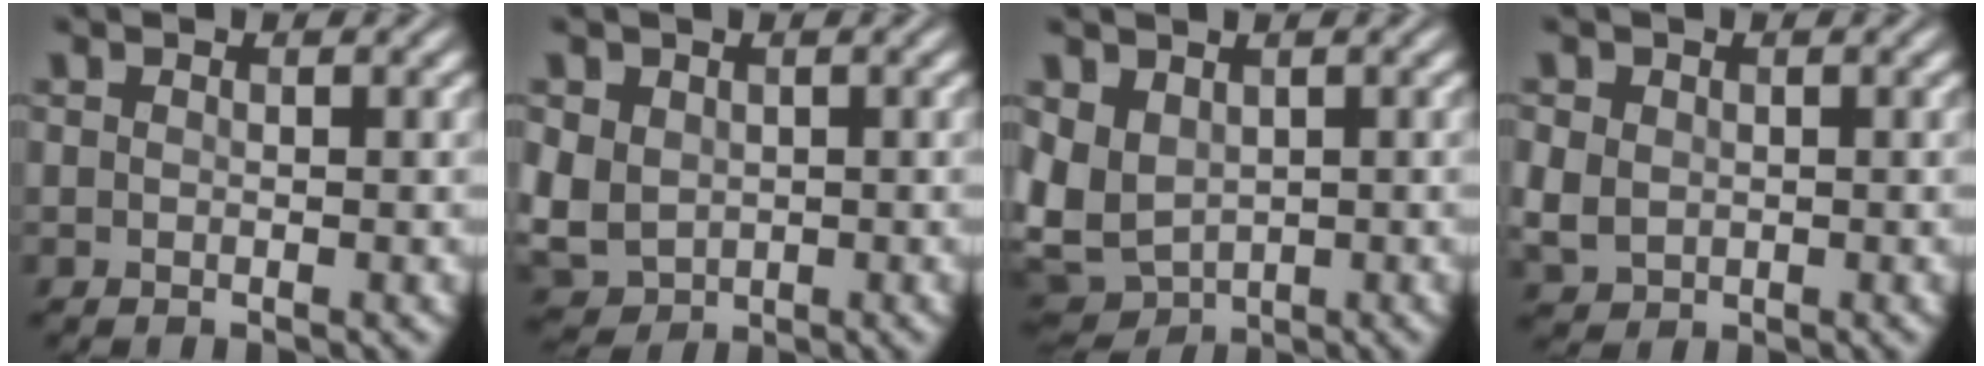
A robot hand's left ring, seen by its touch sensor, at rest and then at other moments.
{"total": 4.7, "force": [0.3, 4.0, 2.4], "torque": [-0.073, -0.001, 0.013]}
{"total": 4.9, "force": [0.4, 3.8, 3.1], "torque": [-0.071, -0.004, 0.004]}
{"total": 2.6, "force": [0.1, 2.3, 1.3], "torque": [-0.036, -0.001, 0.005]}